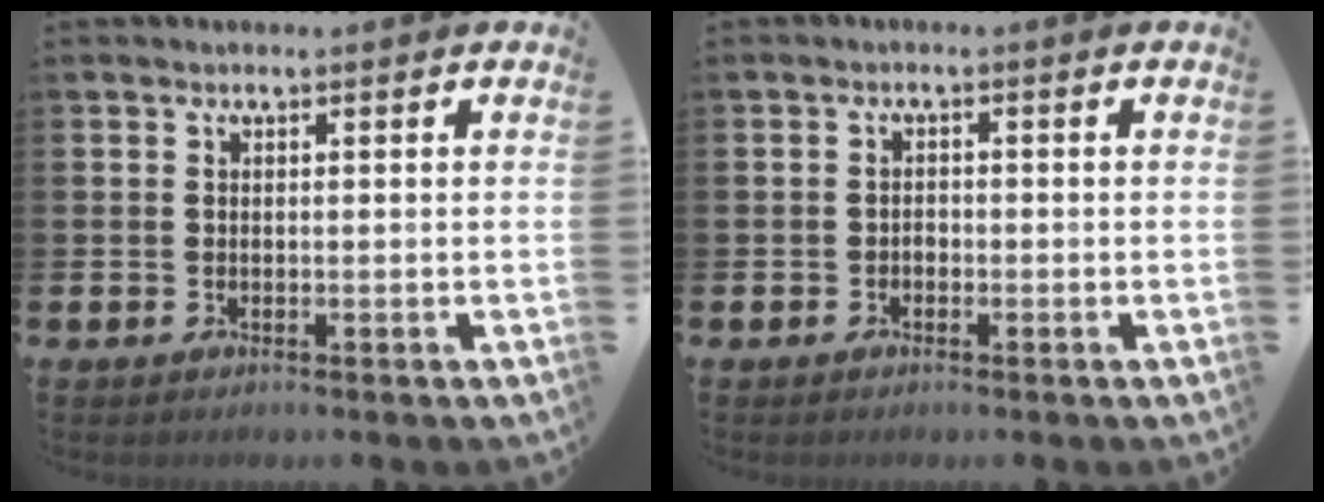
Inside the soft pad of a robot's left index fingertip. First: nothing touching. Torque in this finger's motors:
{"motor_torque": [-0.08, 0.03, 0.00, 0.00]}